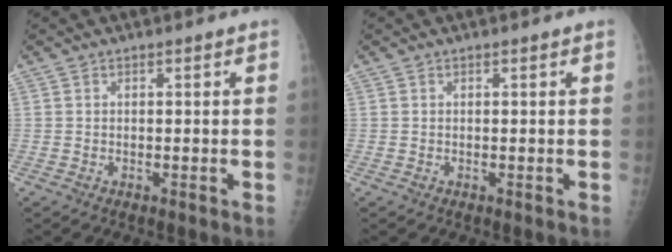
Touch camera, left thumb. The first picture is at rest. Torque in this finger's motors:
{"motor_torque": [-0.21, 0.01, -0.04, 0.01, -0.01]}